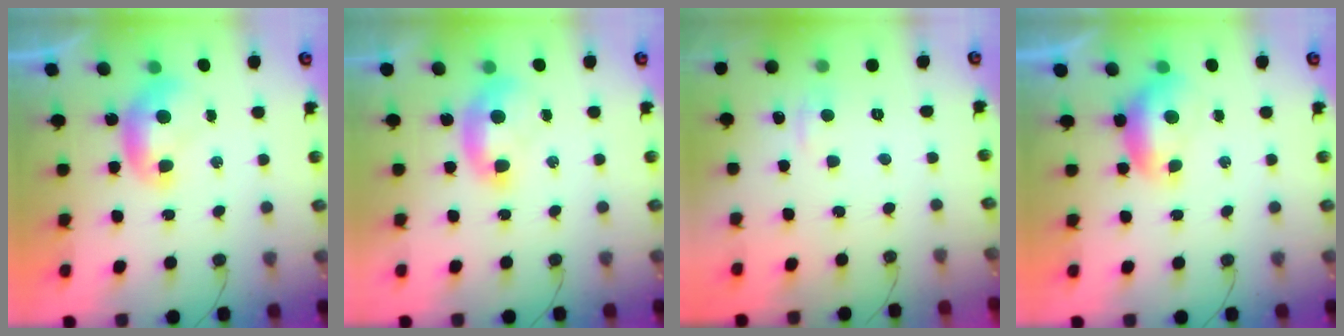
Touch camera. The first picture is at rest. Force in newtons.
{"total": 1.5, "press": 1.4, "slide": 0.6}
{"total": 1.4, "press": 1.3, "slide": 0.6}
{"total": 1.4, "press": 1.0, "slide": 0.9}